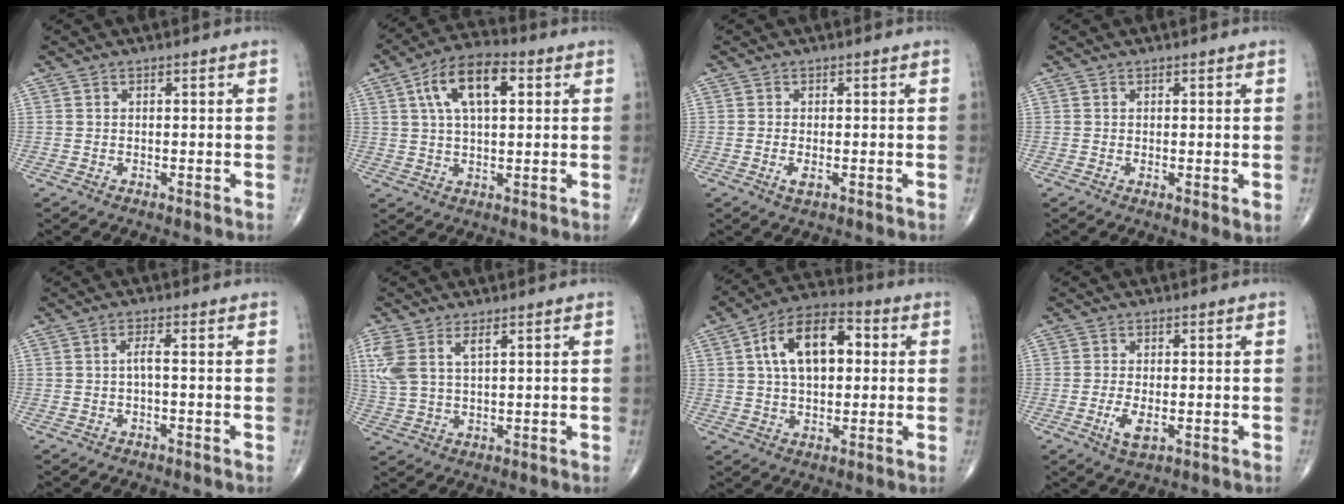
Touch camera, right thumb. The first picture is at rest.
{"total": 12.1, "force": [3.8, 5.8, 10.0], "torque": [-0.172, 0.015, 0.062]}
{"total": 1.7, "force": [-0.5, 0.6, 1.5], "torque": [-0.031, -0.004, -0.011]}
{"total": 2.3, "force": [0.0, 0.6, 2.2], "torque": [-0.035, -0.010, 0.000]}
{"total": 1.5, "force": [-0.3, 0.0, 1.5], "torque": [-0.031, 0.008, -0.006]}
{"total": 7.8, "force": [3.1, 3.6, 6.2], "torque": [-0.155, 0.005, 0.072]}
{"total": 14.6, "force": [2.9, 8.3, 11.7], "torque": [-0.184, 0.023, 0.042]}
{"total": 3.3, "force": [-0.9, 1.4, 2.9], "torque": [-0.057, -0.006, -0.016]}